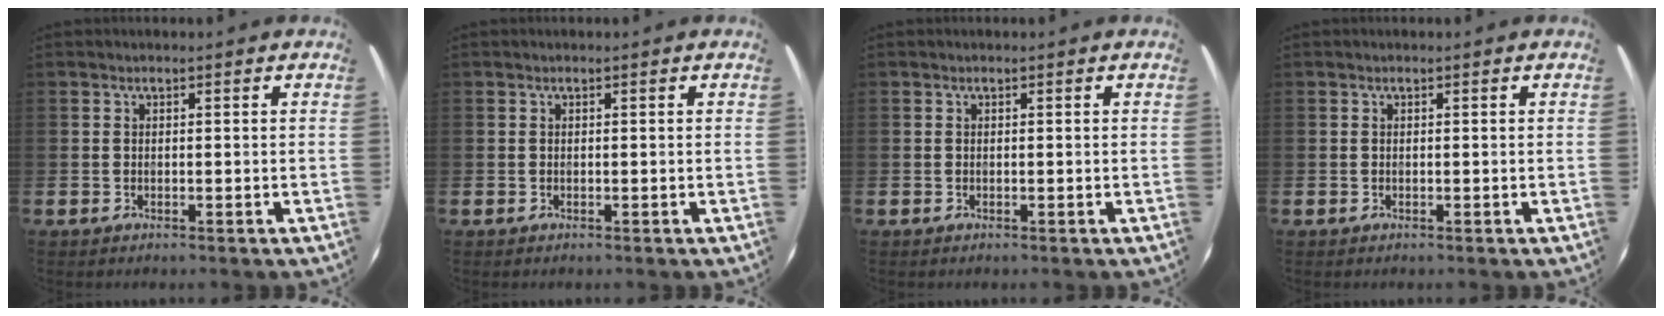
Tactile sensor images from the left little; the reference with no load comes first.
{"total": 0.0}
{"total": 0.0}
{"total": 0.0}